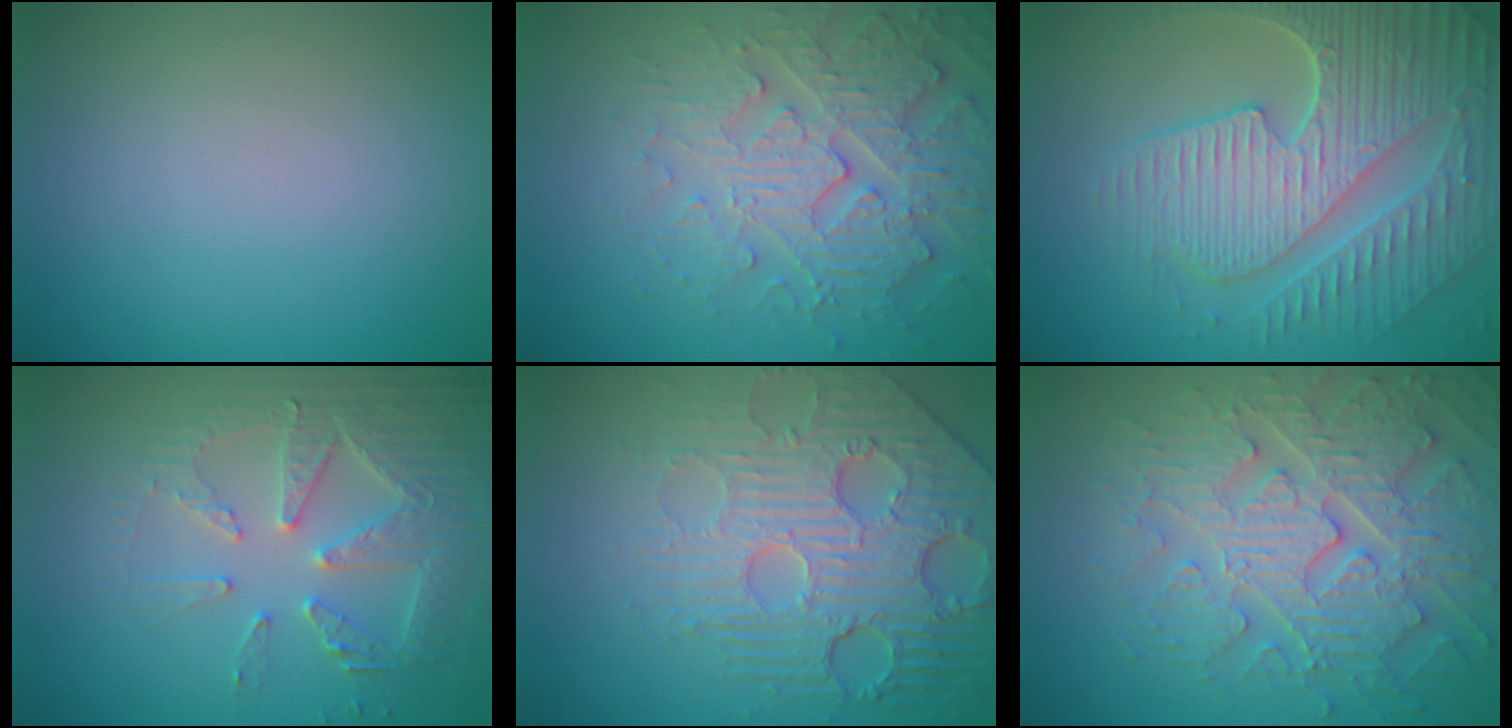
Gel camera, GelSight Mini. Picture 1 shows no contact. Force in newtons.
{"total": 4.8, "press": 4.7, "slide": 1.2}
{"total": 8.8, "press": 6.4, "slide": 6.1}
{"total": 4.5, "press": 4.4, "slide": 0.7}
{"total": 7.8, "press": 5.6, "slide": 5.4}
{"total": 7.0, "press": 5.9, "slide": 3.8}